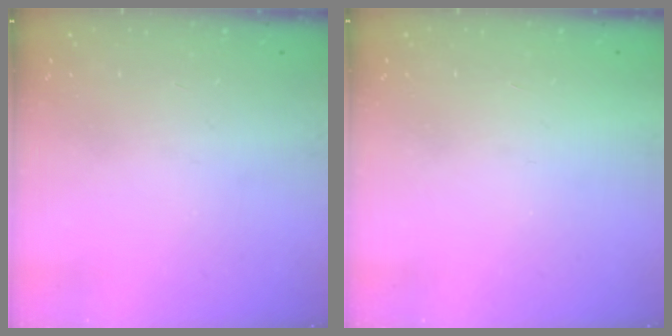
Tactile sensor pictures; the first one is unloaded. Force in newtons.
{"total": 1.6, "press": 1.6, "slide": 0.1}